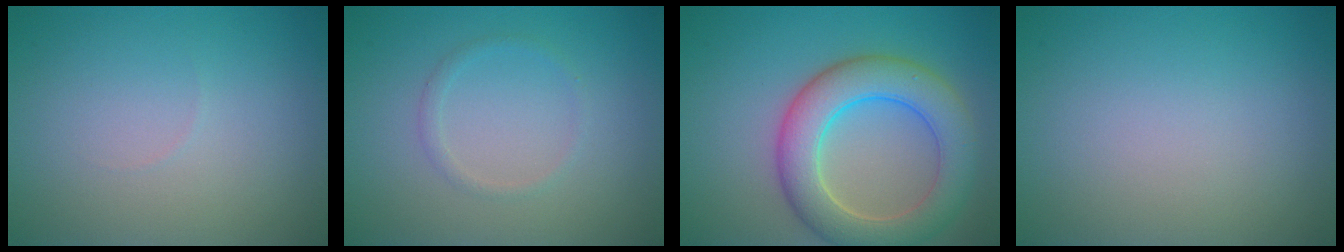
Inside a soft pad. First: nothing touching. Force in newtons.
{"total": 1.0, "press": 1.0, "slide": 0.0}
{"total": 7.1, "press": 7.0, "slide": 0.5}
{"total": 0.0}